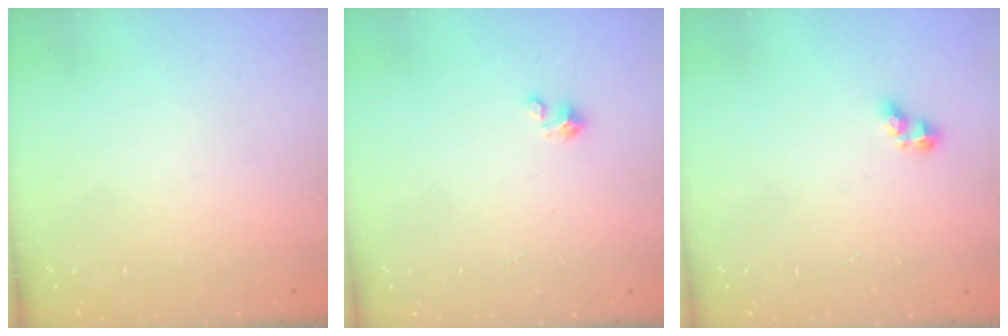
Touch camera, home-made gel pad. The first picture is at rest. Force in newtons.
{"total": 1.8, "press": 1.8, "slide": 0.2}
{"total": 2.6, "press": 2.5, "slide": 0.7}